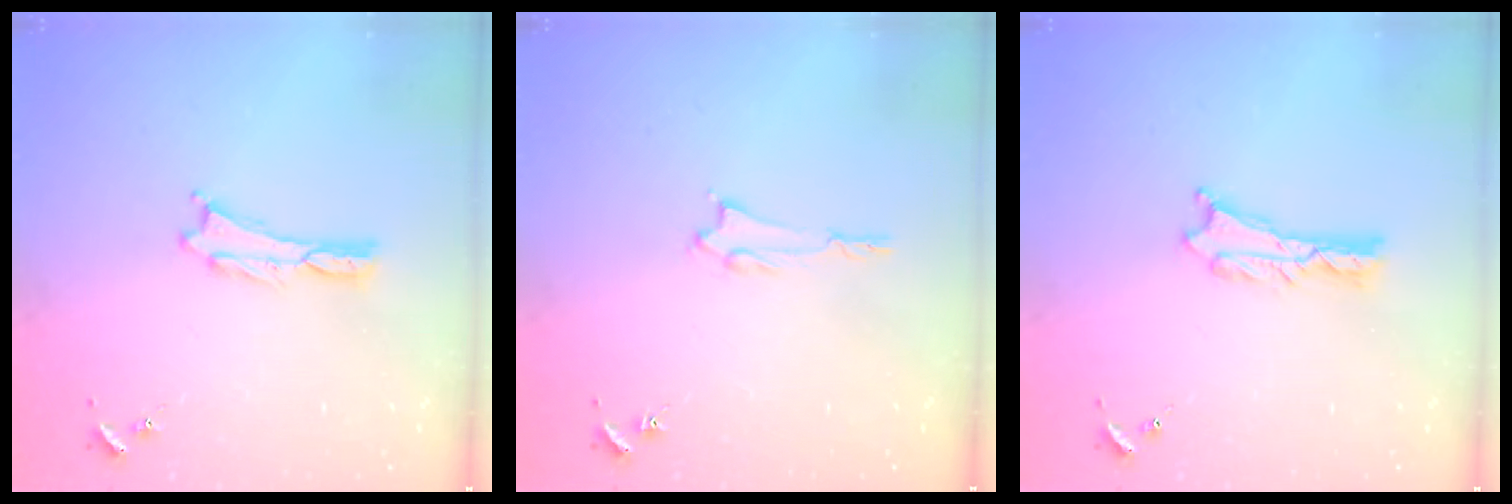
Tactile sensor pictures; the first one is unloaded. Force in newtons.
{"total": 1.2, "press": 1.2, "slide": 0.1}
{"total": 0.7, "press": 0.7, "slide": 0.1}